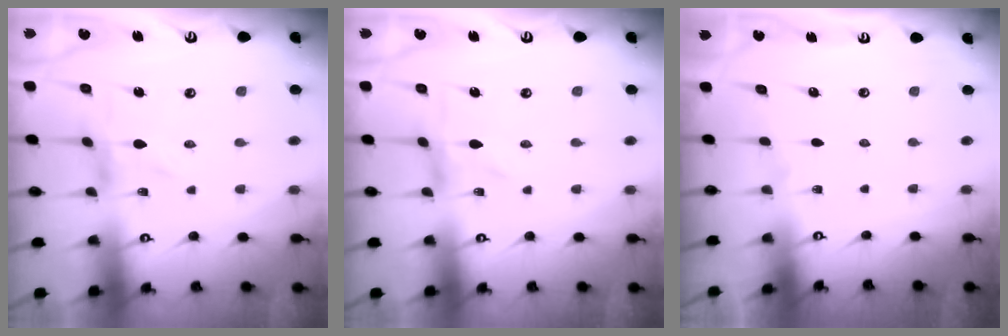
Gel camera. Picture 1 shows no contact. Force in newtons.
{"total": 0.0}
{"total": 0.0}